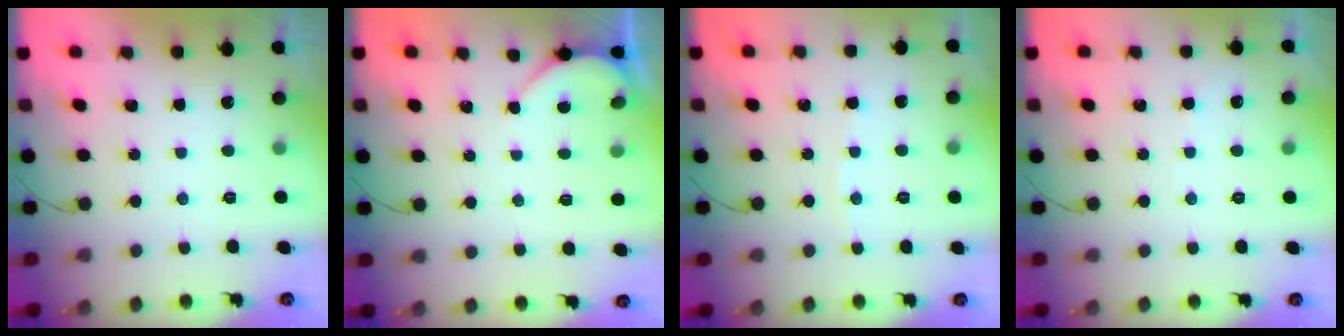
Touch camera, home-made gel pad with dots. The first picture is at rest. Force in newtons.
{"total": 3.0, "press": 3.0, "slide": 0.2}
{"total": 1.5, "press": 1.5, "slide": 0.2}
{"total": 2.5, "press": 2.5, "slide": 0.3}